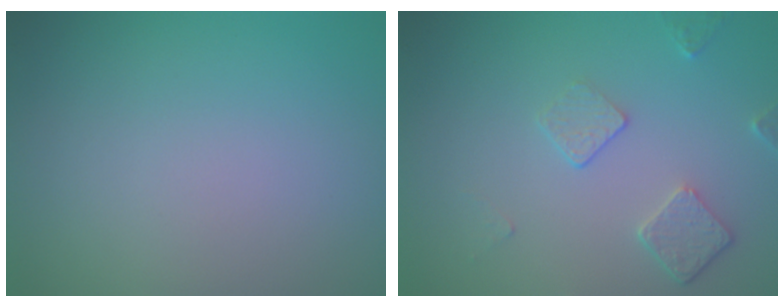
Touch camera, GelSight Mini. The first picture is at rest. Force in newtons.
{"total": 2.3, "press": 1.6, "slide": 1.6}